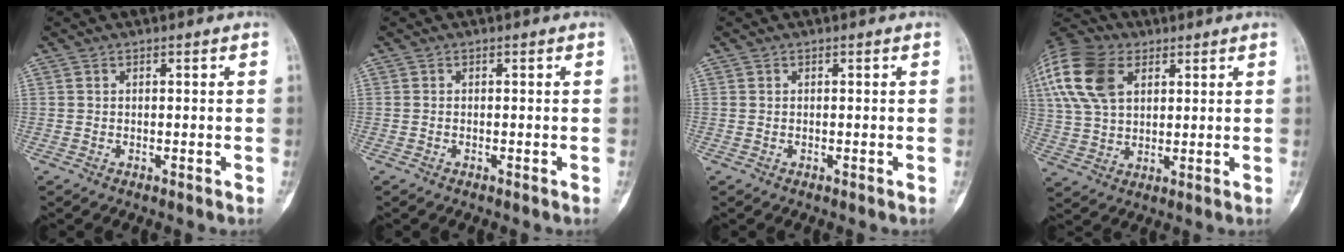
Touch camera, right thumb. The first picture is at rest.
{"total": 0.0}
{"total": 0.0}
{"total": 18.3, "force": [7.1, 11.9, 12.0], "torque": [-0.268, 0.014, 0.130]}